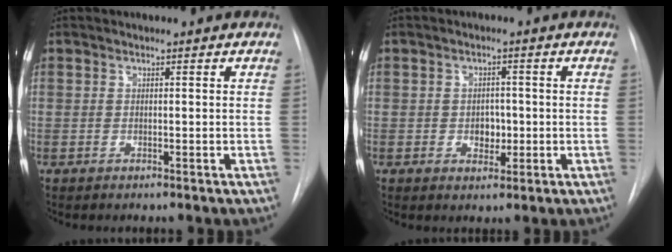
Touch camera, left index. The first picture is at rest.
{"total": 2.9, "force": [-0.4, 2.1, 1.9], "torque": [-0.022, 0.003, -0.002]}